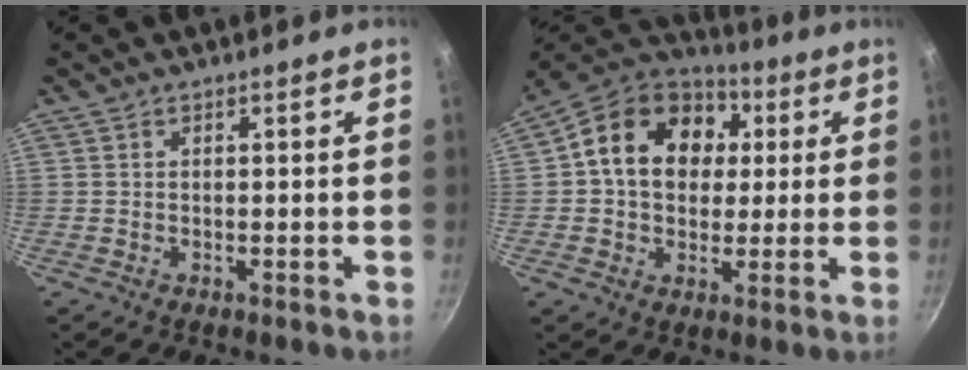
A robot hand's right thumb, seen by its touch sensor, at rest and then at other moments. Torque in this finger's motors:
{"motor_torque": [-0.45, 0.90, 0.01, 0.15, 0.08]}